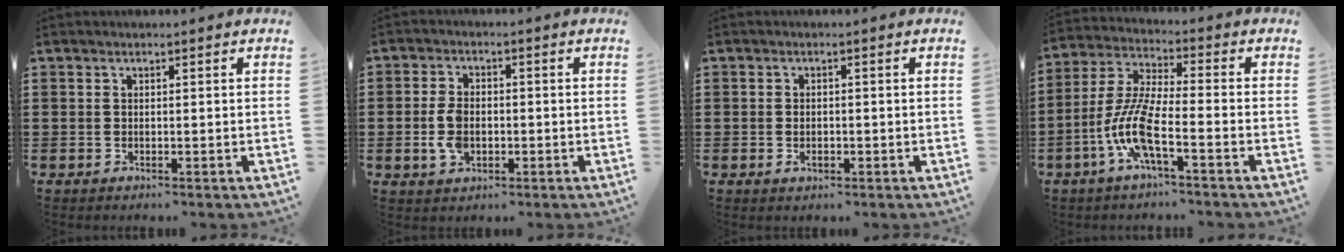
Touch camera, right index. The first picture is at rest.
{"total": 4.7, "force": [-0.8, 3.0, 3.6], "torque": [-0.088, -0.001, -0.020]}
{"total": 1.3, "force": [-0.4, 0.8, 1.0], "torque": [-0.019, 0.002, -0.007]}
{"total": 8.9, "force": [-4.1, 1.7, 7.8], "torque": [-0.184, -0.012, -0.083]}